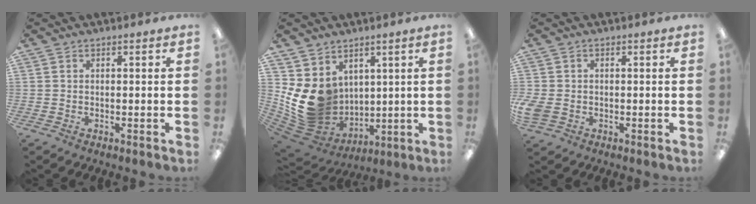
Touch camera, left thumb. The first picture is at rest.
{"total": 13.1, "force": [2.0, 11.3, 6.3], "torque": [-0.156, -0.031, 0.053]}
{"total": 3.9, "force": [-0.8, 3.1, 2.2], "torque": [-0.049, 0.004, -0.015]}